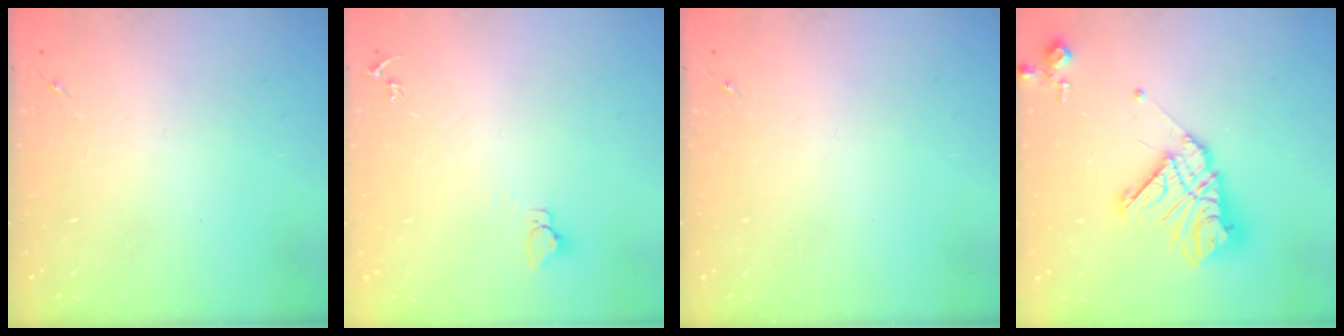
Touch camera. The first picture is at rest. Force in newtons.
{"total": 2.8, "press": 2.8, "slide": 0.2}
{"total": 0.0}
{"total": 14.7, "press": 14.6, "slide": 1.4}